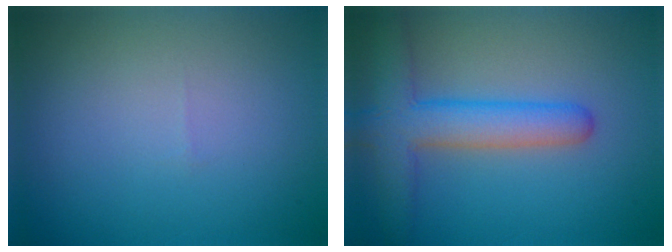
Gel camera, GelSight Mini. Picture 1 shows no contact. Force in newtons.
{"total": 5.8, "press": 5.8, "slide": 0.3}